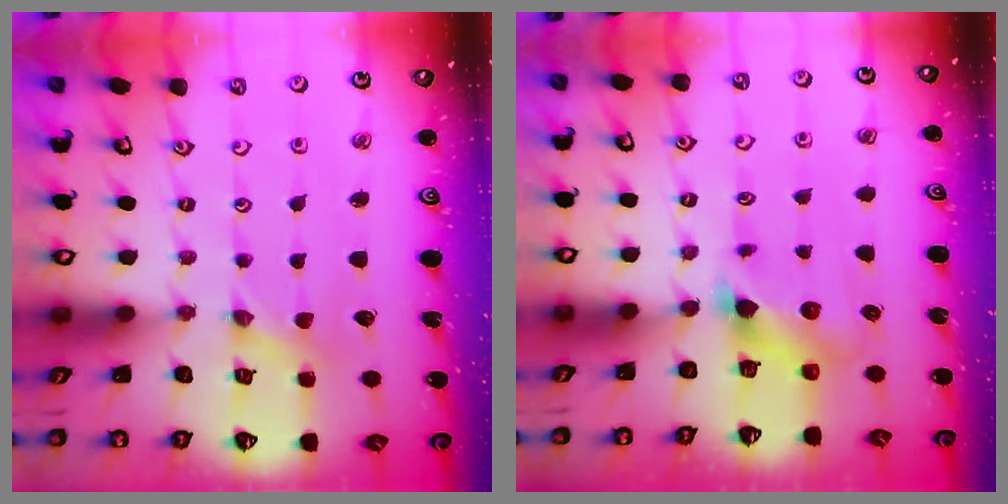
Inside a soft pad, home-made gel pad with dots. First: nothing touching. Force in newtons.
{"total": 5.6, "press": 5.6, "slide": 0.6}